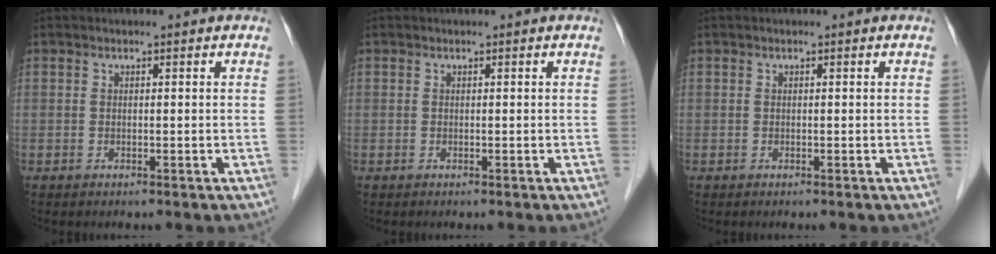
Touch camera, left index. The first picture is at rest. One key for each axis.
{"total": 0.0}
{"total": 0.0}